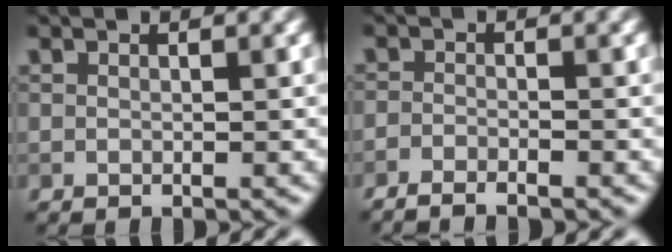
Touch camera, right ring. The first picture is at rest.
{"total": 2.4, "force": [-2.1, 0.4, 1.1], "torque": [-0.024, 0.001, -0.038]}